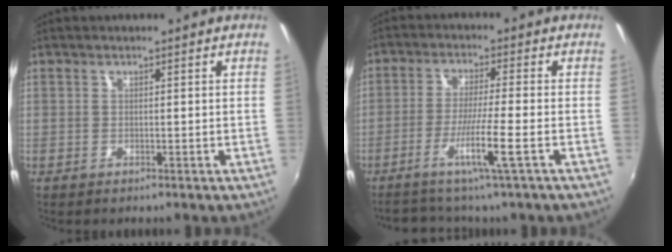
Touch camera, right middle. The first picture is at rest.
{"total": 5.8, "force": [-3.3, -0.8, 4.7], "torque": [-0.099, -0.002, -0.063]}